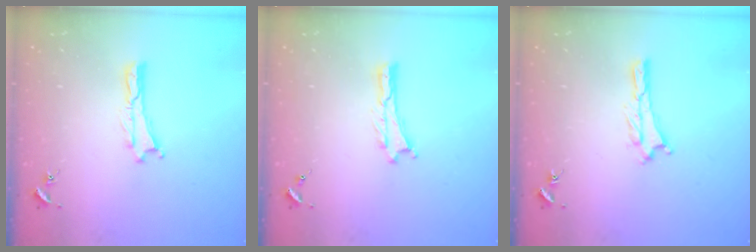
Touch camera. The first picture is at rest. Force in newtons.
{"total": 0.0}
{"total": 1.2, "press": 1.1, "slide": 0.2}